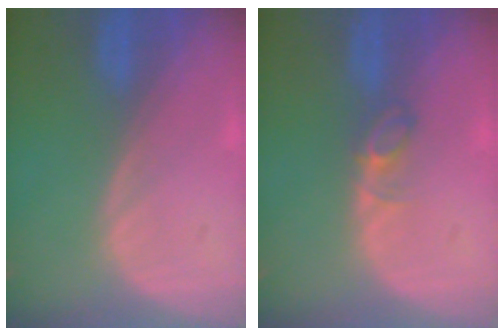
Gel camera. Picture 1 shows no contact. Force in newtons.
{"total": 2.4, "press": 2.4, "slide": 0.4}